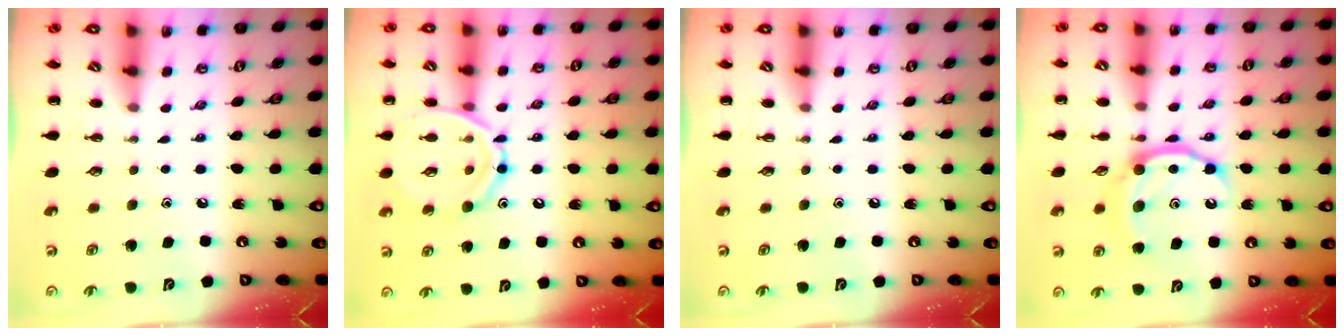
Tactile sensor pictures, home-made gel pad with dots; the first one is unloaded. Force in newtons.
{"total": 13.9, "press": 13.8, "slide": 1.2}
{"total": 0.0}
{"total": 10.5, "press": 10.5, "slide": 0.6}